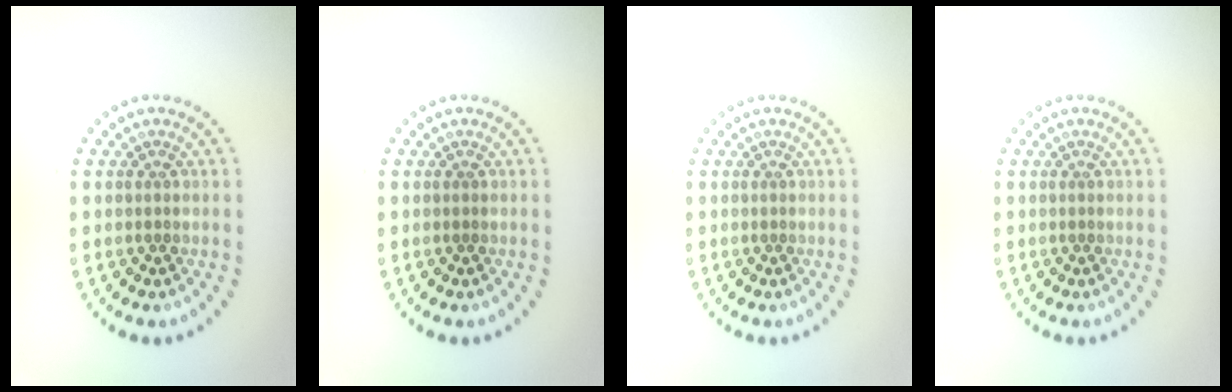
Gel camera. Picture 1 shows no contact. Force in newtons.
{"total": 0.0}
{"total": 0.0}
{"total": 0.0}